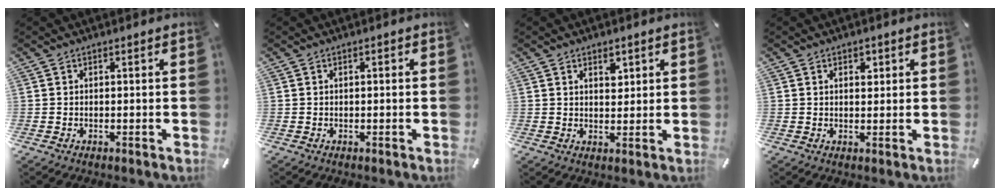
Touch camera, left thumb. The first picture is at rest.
{"total": 0.7, "force": [-0.1, 0.3, 0.6], "torque": [-0.011, 0.001, -0.002]}
{"total": 3.5, "force": [1.9, 2.4, 1.9], "torque": [-0.009, -0.010, 0.027]}
{"total": 2.6, "force": [1.0, 1.8, 1.7], "torque": [-0.014, -0.004, 0.011]}